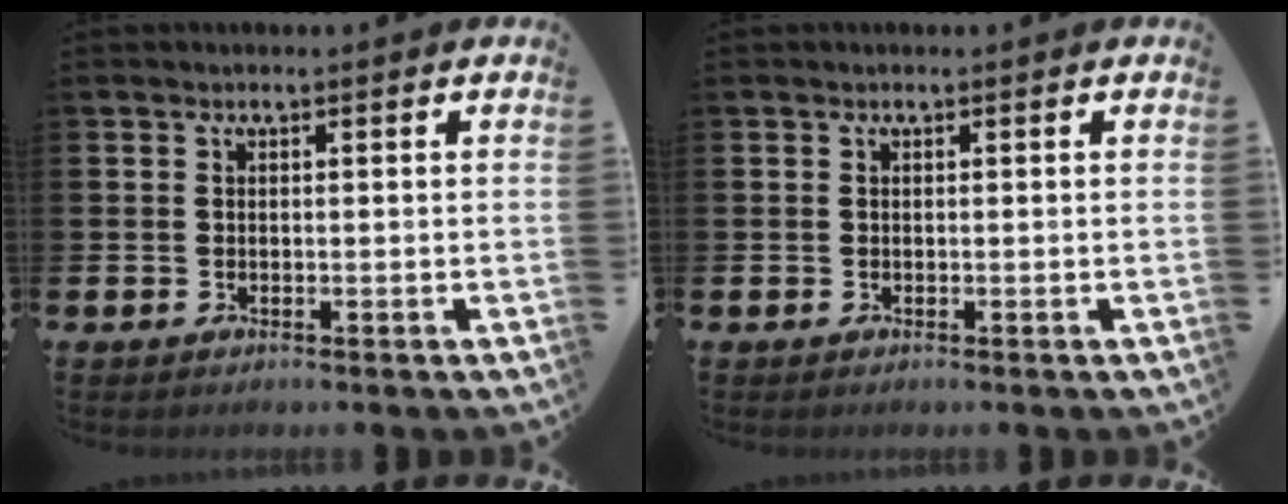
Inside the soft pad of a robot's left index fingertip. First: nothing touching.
{"total": 0.0}